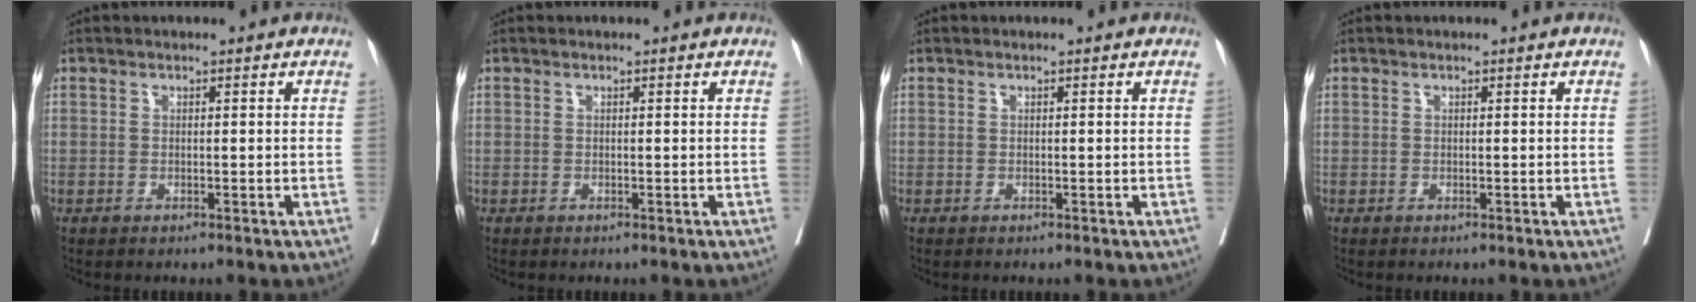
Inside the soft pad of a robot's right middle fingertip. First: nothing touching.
{"total": 0.0}
{"total": 0.0}
{"total": 0.0}